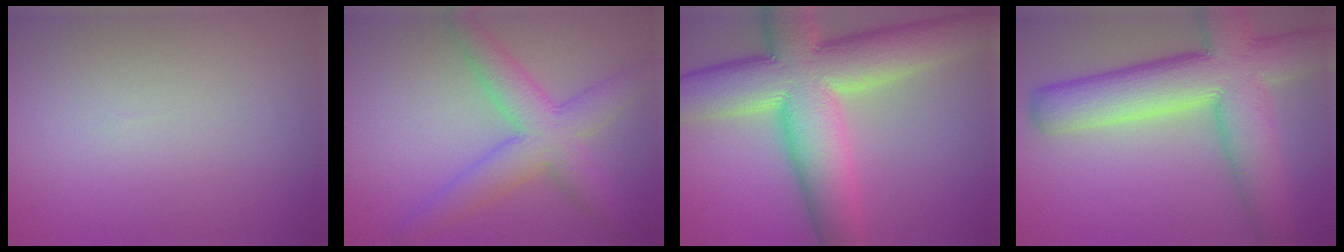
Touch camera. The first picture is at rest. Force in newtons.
{"total": 5.8, "press": 5.8, "slide": 0.2}
{"total": 13.7, "press": 13.7, "slide": 0.8}
{"total": 10.9, "press": 10.9, "slide": 0.6}